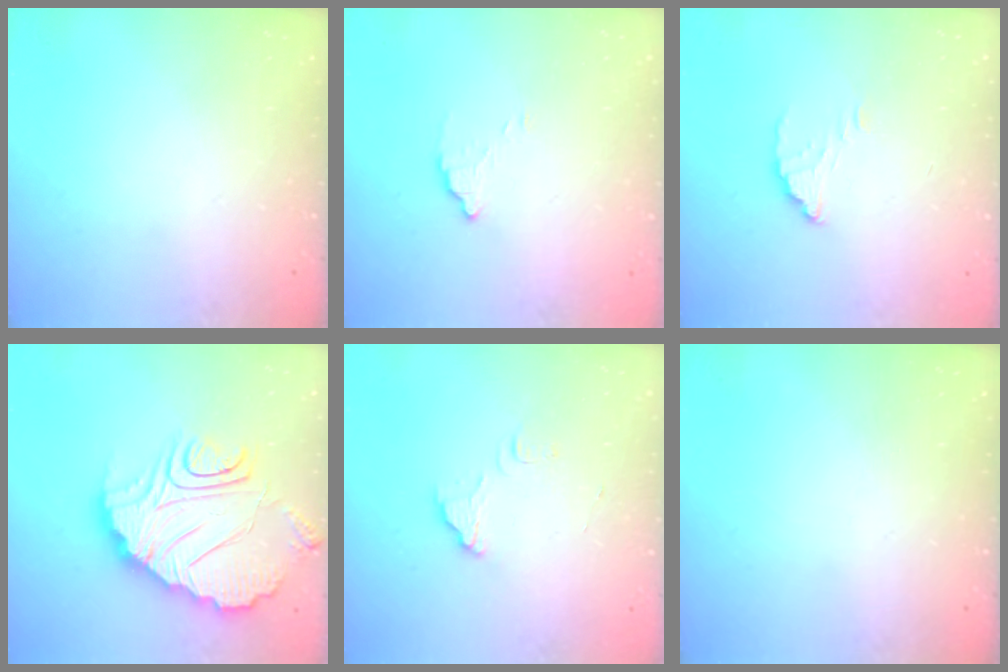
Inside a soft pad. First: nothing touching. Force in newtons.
{"total": 3.0, "press": 3.0, "slide": 0.1}
{"total": 2.2, "press": 2.2, "slide": 0.2}
{"total": 16.8, "press": 16.7, "slide": 1.6}
{"total": 5.8, "press": 5.8, "slide": 0.5}
{"total": 0.0}